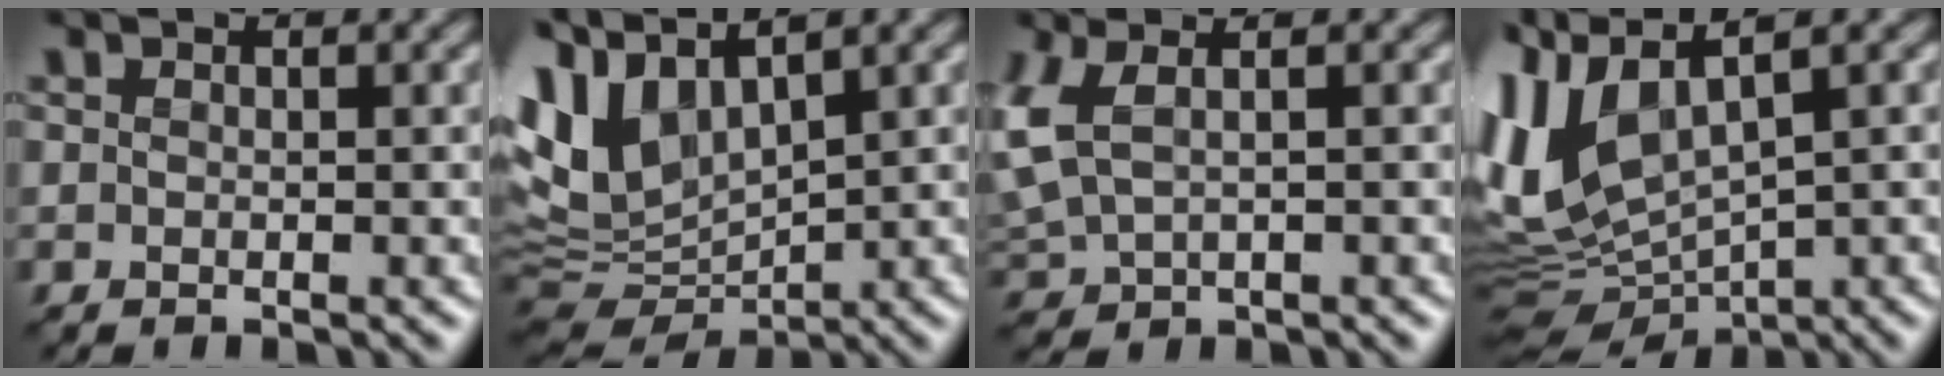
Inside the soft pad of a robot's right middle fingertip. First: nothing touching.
{"total": 7.2, "force": [3.2, 3.8, 5.2], "torque": [-0.123, 0.002, 0.060]}
{"total": 5.0, "force": [0.9, 2.6, 4.2], "torque": [-0.121, 0.004, 0.021]}
{"total": 9.4, "force": [2.0, 4.4, 8.1], "torque": [-0.199, -0.004, 0.046]}